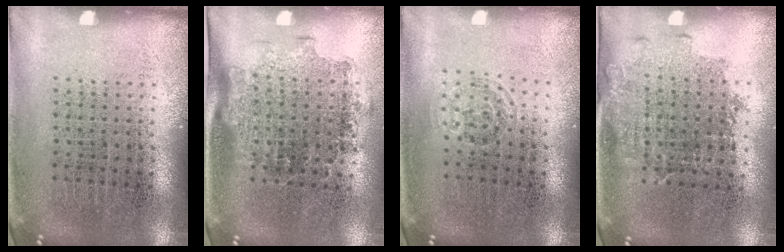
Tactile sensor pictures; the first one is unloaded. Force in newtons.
{"total": 1.3, "press": 1.1, "slide": 0.7}
{"total": 0.7, "press": 0.5, "slide": 0.5}
{"total": 1.3, "press": 1.1, "slide": 0.8}